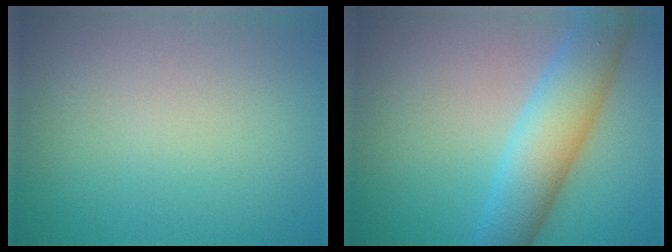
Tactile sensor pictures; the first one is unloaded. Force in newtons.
{"total": 6.8, "press": 6.8, "slide": 0.2}